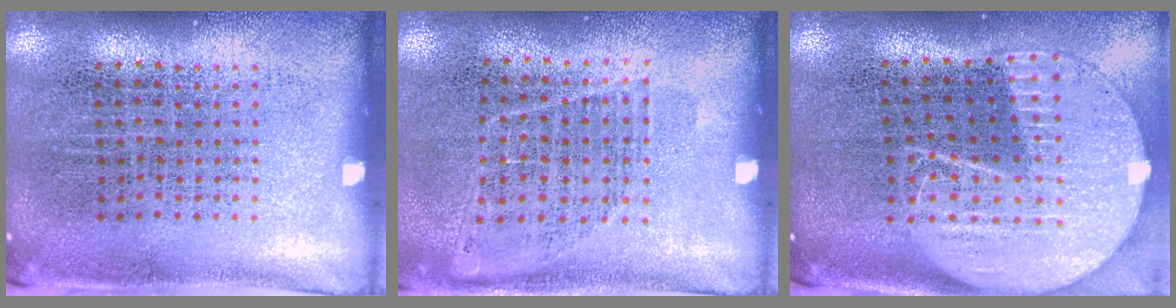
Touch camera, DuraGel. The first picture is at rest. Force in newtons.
{"total": 1.0, "press": 0.9, "slide": 0.6}
{"total": 2.1, "press": 1.9, "slide": 1.0}